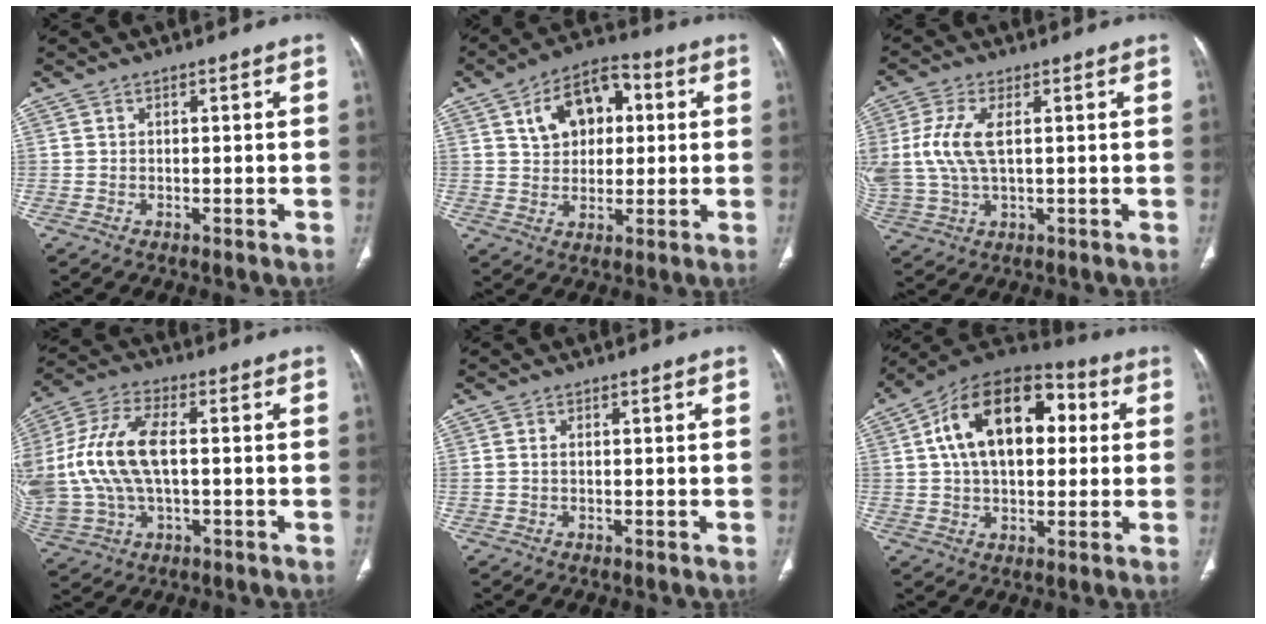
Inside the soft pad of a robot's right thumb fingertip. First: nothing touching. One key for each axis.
{"total": 11.8, "fx": 3.2, "fy": 7.8, "fz": 8.2, "tx": -0.098, "ty": 0.010, "tz": 0.047}
{"total": 9.8, "fx": 1.6, "fy": 4.7, "fz": 8.5, "tx": -0.213, "ty": 0.005, "tz": 0.036}
{"total": 18.1, "fx": 0.6, "fy": 9.9, "fz": 15.1, "tx": -0.349, "ty": 0.018, "tz": 0.017}
{"total": 0.6, "fx": 0.0, "fy": 0.3, "fz": 0.5, "tx": -0.016, "ty": 0.000, "tz": 0.003}
{"total": 19.8, "fx": 4.0, "fy": 12.0, "fz": 15.2, "tx": -0.222, "ty": 0.027, "tz": 0.056}